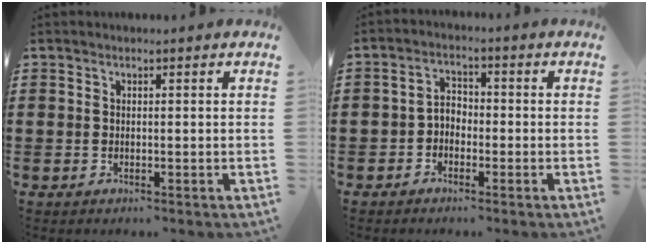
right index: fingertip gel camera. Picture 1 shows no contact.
{"total": 2.1, "force": [-1.5, 1.3, 0.8], "torque": [-0.020, 0.010, -0.033]}